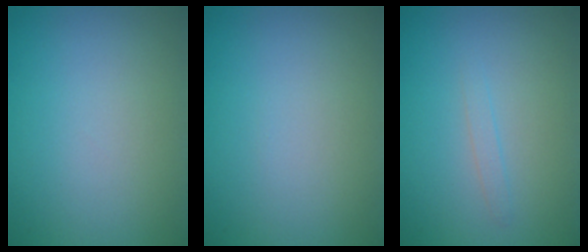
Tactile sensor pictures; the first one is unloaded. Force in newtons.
{"total": 0.0}
{"total": 0.8, "press": 0.8, "slide": 0.0}